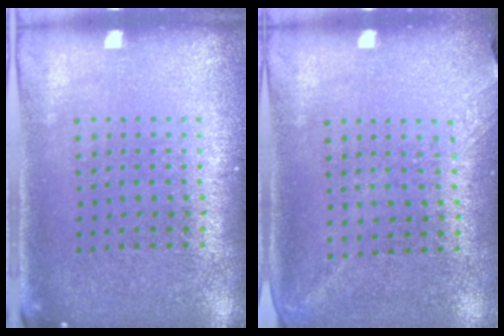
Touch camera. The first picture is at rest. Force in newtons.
{"total": 1.3, "press": 1.0, "slide": 0.8}